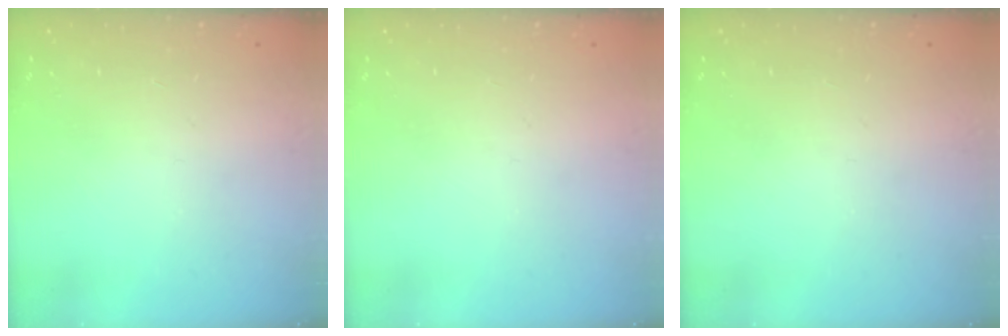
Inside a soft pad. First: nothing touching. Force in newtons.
{"total": 0.0}
{"total": 0.0}